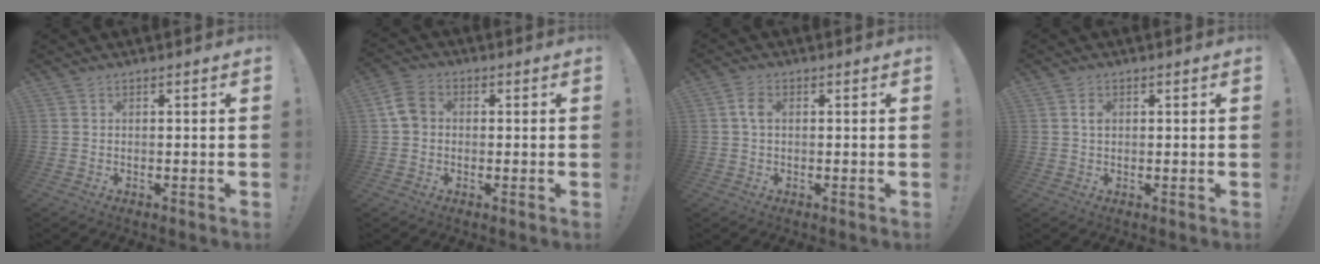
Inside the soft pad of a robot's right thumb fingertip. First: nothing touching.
{"total": 6.3, "force": [0.5, 5.0, 3.7], "torque": [-0.066, 0.018, 0.013]}
{"total": 3.8, "force": [0.4, 2.7, 2.7], "torque": [-0.047, 0.008, 0.007]}
{"total": 2.0, "force": [0.4, 1.5, 1.2], "torque": [-0.012, 0.000, 0.003]}